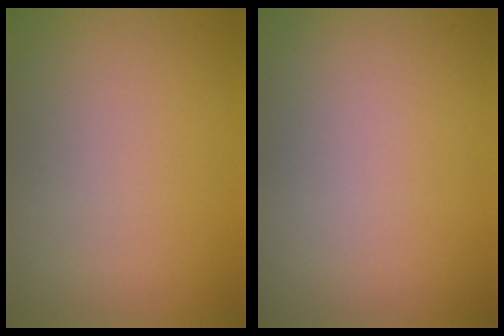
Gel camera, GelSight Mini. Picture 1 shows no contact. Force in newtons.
{"total": 0.0}